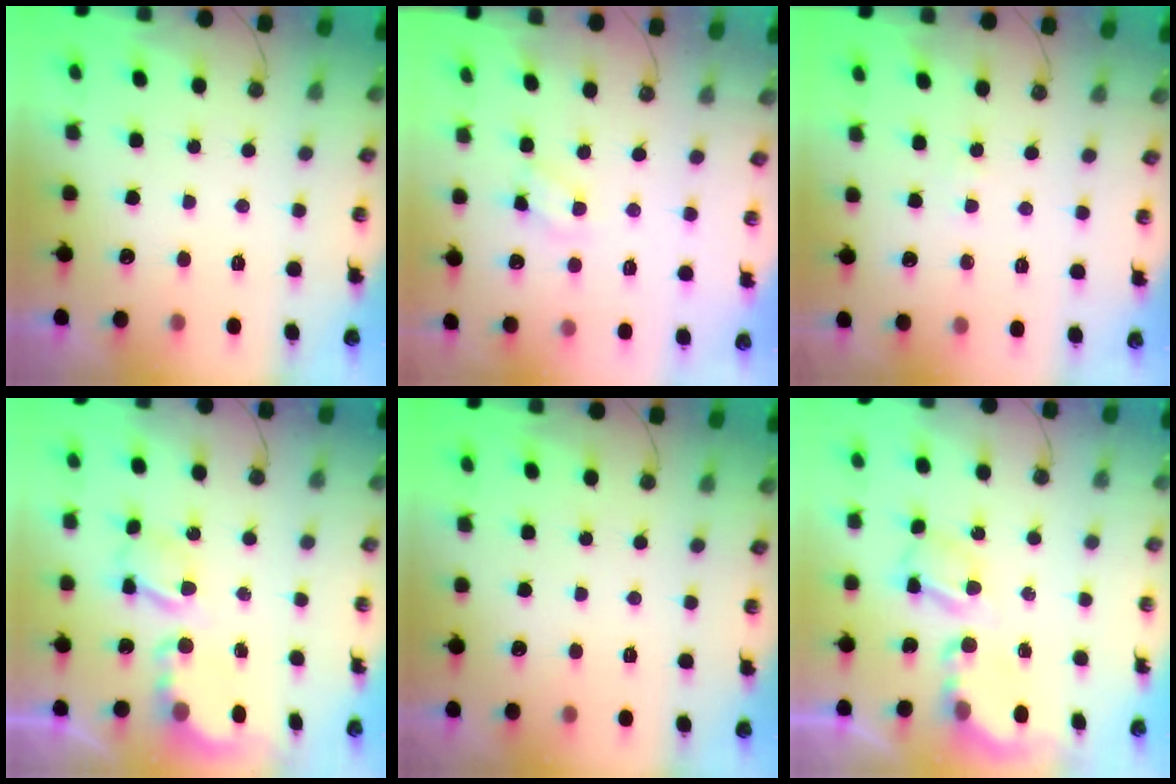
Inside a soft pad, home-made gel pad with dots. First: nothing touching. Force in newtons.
{"total": 4.1, "press": 4.0, "slide": 0.4}
{"total": 2.8, "press": 2.8, "slide": 0.3}
{"total": 6.0, "press": 6.0, "slide": 0.4}
{"total": 0.0}
{"total": 5.8, "press": 5.7, "slide": 0.5}